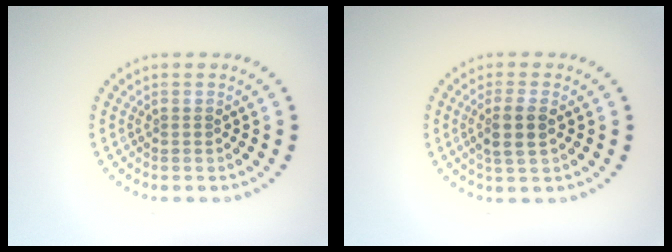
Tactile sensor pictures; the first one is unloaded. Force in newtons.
{"total": 2.7, "press": 2.5, "slide": 0.9}